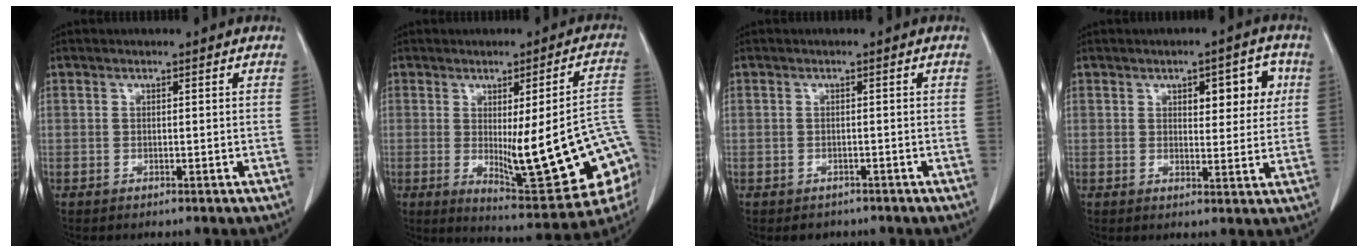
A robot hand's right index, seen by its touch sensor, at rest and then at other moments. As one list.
[{"total": 20.7, "force": [-3.4, 3.3, 20.1], "torque": [-0.195, 0.000, -0.026]}, {"total": 2.0, "force": [-1.5, 1.3, 0.1], "torque": [-0.006, 0.002, -0.019]}, {"total": 6.6, "force": [2.4, 2.7, 5.5], "torque": [-0.061, 0.009, 0.031]}]